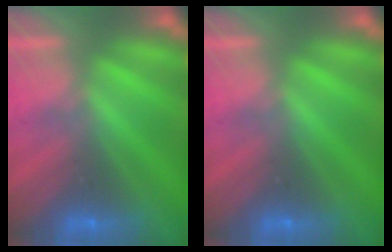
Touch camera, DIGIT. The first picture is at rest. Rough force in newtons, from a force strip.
{"total": 0.0}